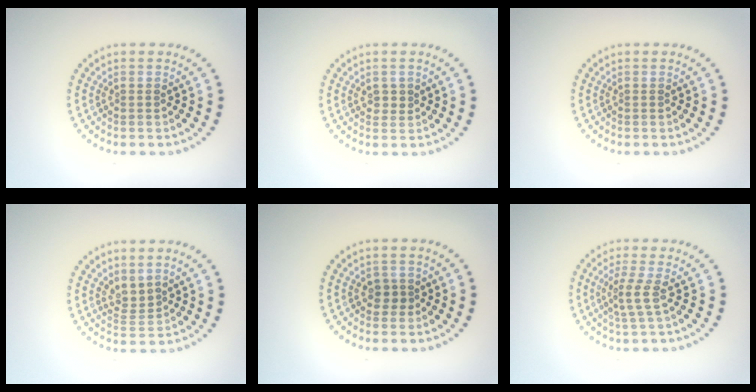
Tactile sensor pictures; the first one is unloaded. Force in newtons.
{"total": 1.2, "press": 1.2, "slide": 0.3}
{"total": 0.0}
{"total": 1.7, "press": 1.2, "slide": 1.2}
{"total": 1.4, "press": 1.2, "slide": 0.6}
{"total": 2.2, "press": 1.5, "slide": 1.6}